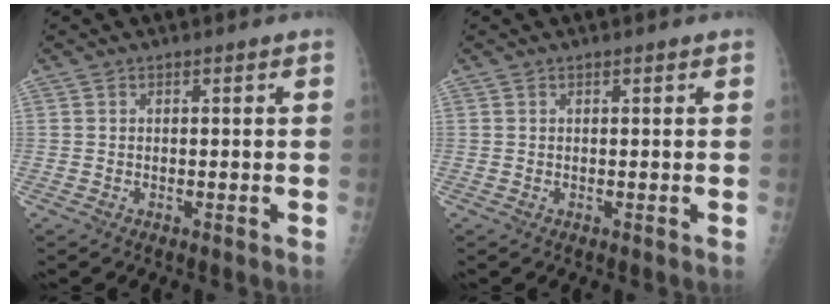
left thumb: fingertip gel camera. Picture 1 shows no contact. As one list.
[{"total": 0.0}]